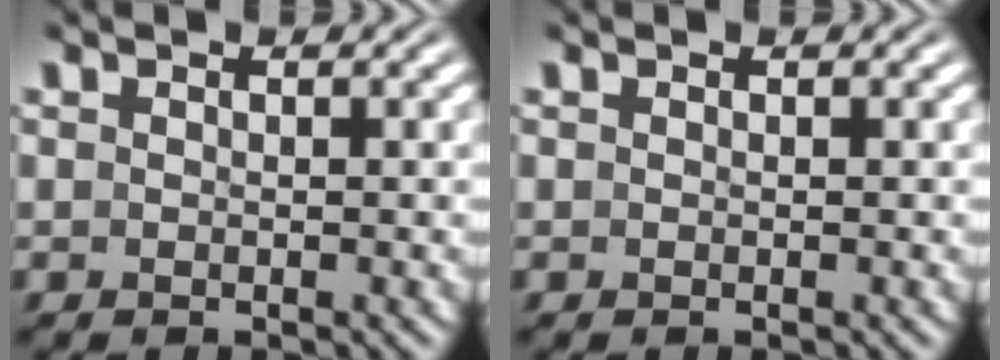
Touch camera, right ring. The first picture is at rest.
{"total": 0.0}